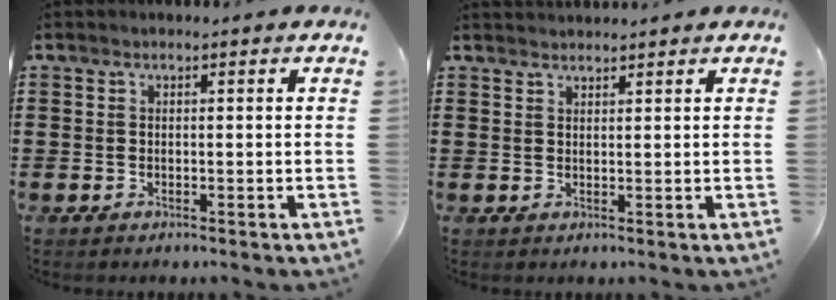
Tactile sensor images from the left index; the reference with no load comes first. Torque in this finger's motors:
{"motor_torque": [0.05, 0.06, 0.19, 0.04]}